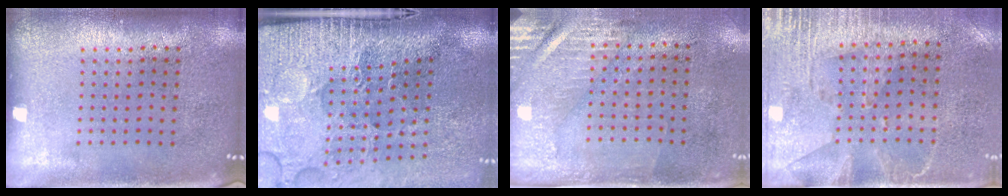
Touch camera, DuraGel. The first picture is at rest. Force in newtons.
{"total": 4.5, "press": 3.7, "slide": 2.5}
{"total": 3.0, "press": 2.5, "slide": 1.6}
{"total": 2.8, "press": 2.4, "slide": 1.5}